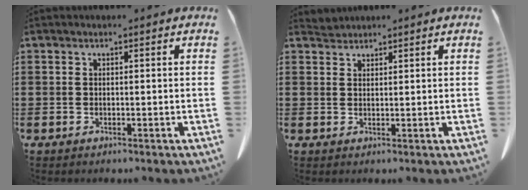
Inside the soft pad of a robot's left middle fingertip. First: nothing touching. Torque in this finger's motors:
{"motor_torque": [0.39, 0.96, 0.06, 0.01]}